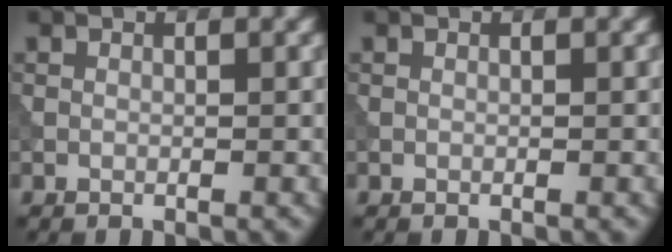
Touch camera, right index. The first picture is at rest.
{"total": 0.0}